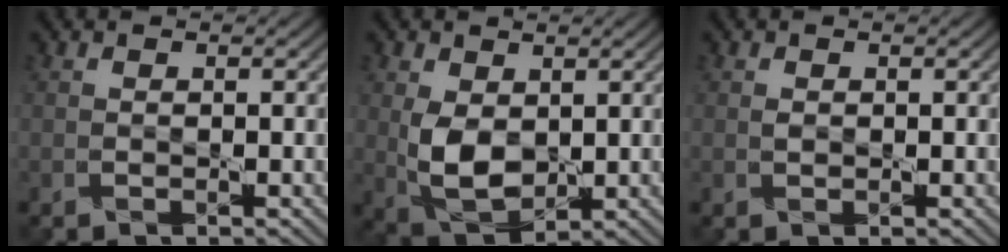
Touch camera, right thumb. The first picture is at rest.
{"total": 6.0, "force": [0.6, 3.9, 4.6], "torque": [-0.106, -0.009, 0.017]}
{"total": 0.5, "force": [0.1, 0.4, 0.3], "torque": [-0.008, -0.001, 0.001]}